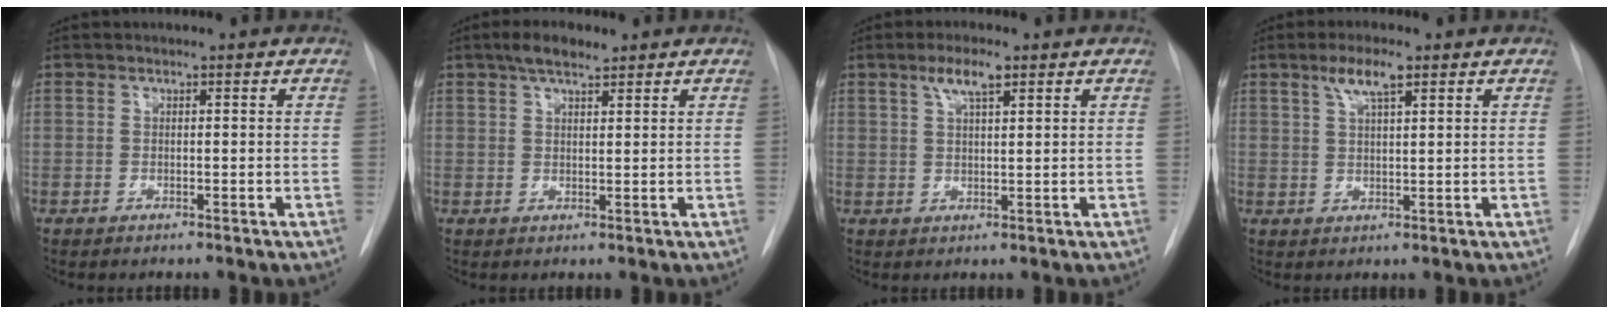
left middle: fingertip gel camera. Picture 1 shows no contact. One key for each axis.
{"total": 4.1, "fx": 3.0, "fy": 1.2, "fz": 2.5, "tx": -0.052, "ty": 0.011, "tz": 0.051}
{"total": 4.0, "fx": 2.3, "fy": 0.7, "fz": 3.1, "tx": -0.064, "ty": 0.006, "tz": 0.043}
{"total": 4.5, "fx": 2.6, "fy": 0.7, "fz": 3.5, "tx": -0.072, "ty": 0.006, "tz": 0.049}